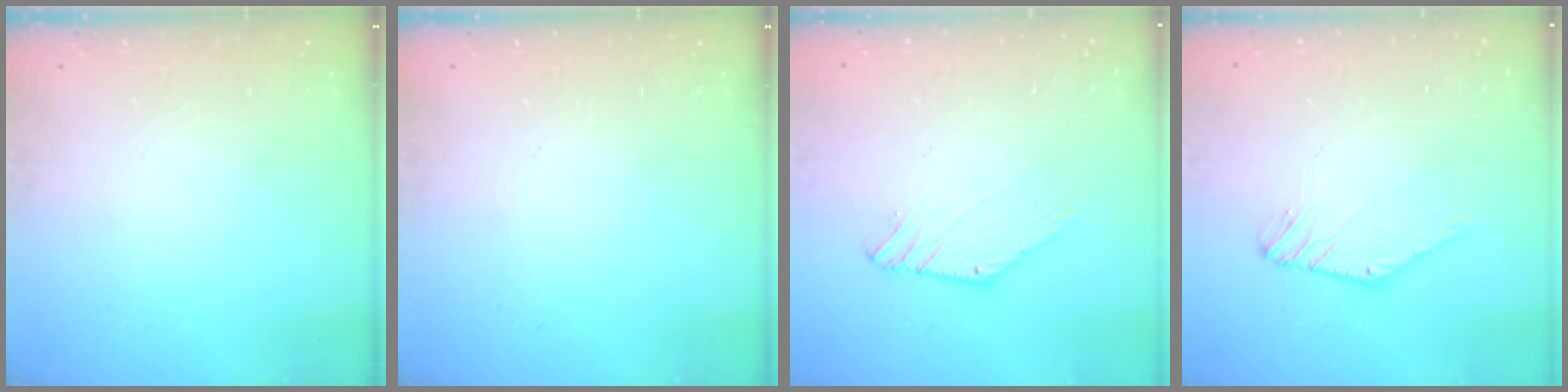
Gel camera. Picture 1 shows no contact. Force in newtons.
{"total": 0.0}
{"total": 1.4, "press": 1.4, "slide": 0.0}
{"total": 1.3, "press": 1.3, "slide": 0.1}